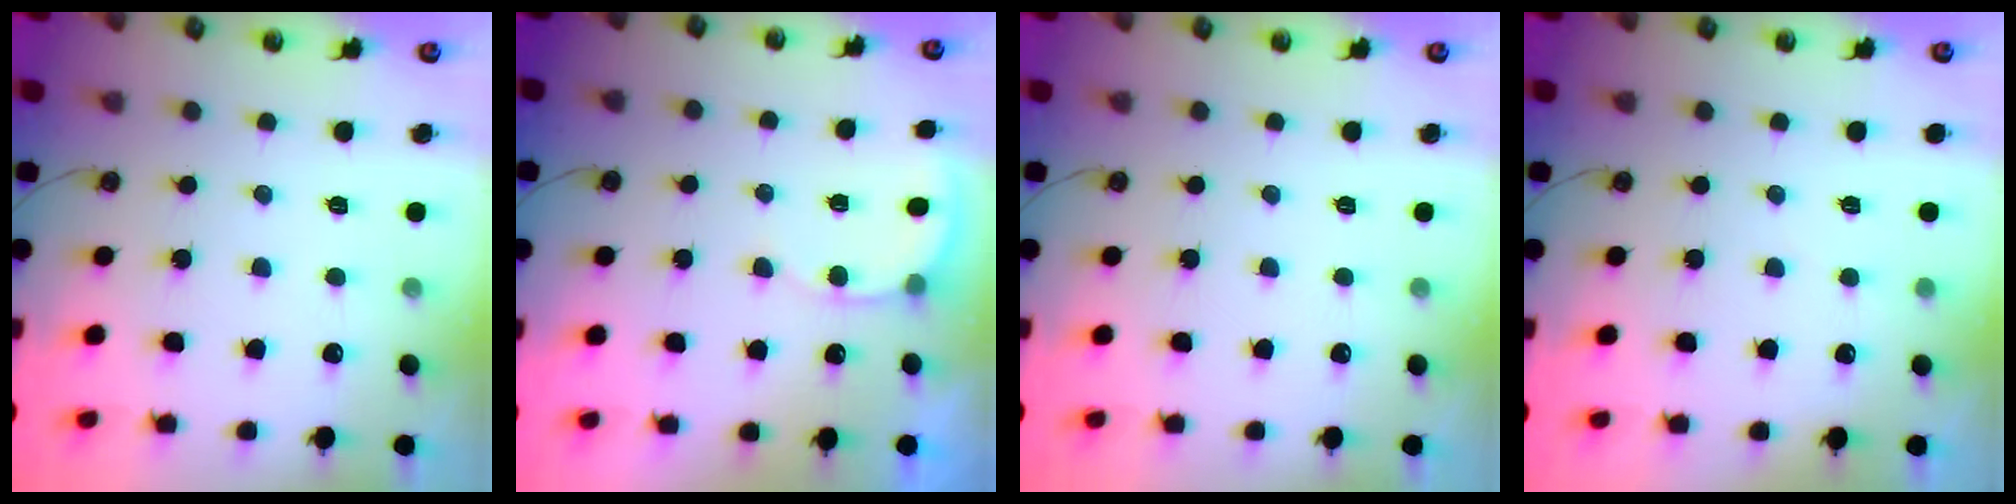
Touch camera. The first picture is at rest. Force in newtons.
{"total": 5.7, "press": 5.6, "slide": 1.5}
{"total": 0.0}
{"total": 1.2, "press": 1.2, "slide": 0.1}